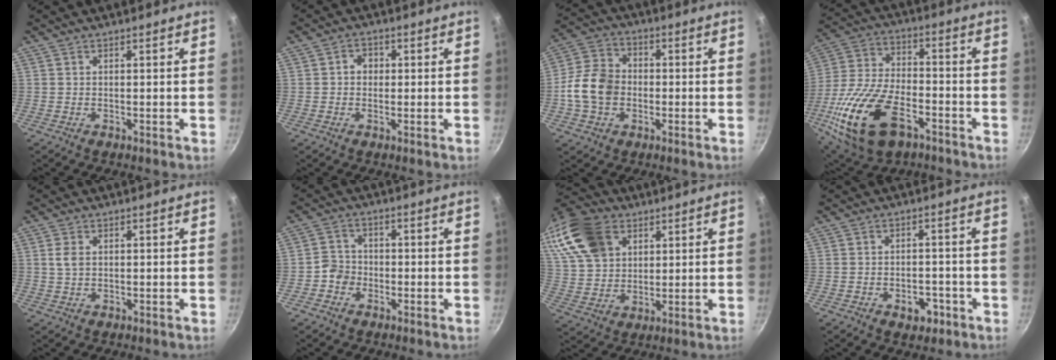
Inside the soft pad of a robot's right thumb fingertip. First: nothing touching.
{"total": 2.8, "force": [0.2, 2.4, 1.4], "torque": [-0.006, 0.006, -0.001]}
{"total": 11.2, "force": [-1.6, 8.7, 6.8], "torque": [-0.107, 0.024, -0.043]}
{"total": 22.7, "force": [-9.4, 12.6, 16.3], "torque": [-0.327, 0.026, -0.171]}
{"total": 2.7, "force": [0.6, 1.8, 2.0], "torque": [-0.038, 0.001, 0.011]}
{"total": 3.9, "force": [-1.5, 3.4, 0.9], "torque": [0.007, 0.019, -0.035]}
{"total": 19.0, "force": [8.7, 13.4, 10.4], "torque": [-0.203, -0.003, 0.167]}
{"total": 4.8, "force": [-2.3, 3.1, 2.8], "torque": [-0.022, 0.016, -0.027]}